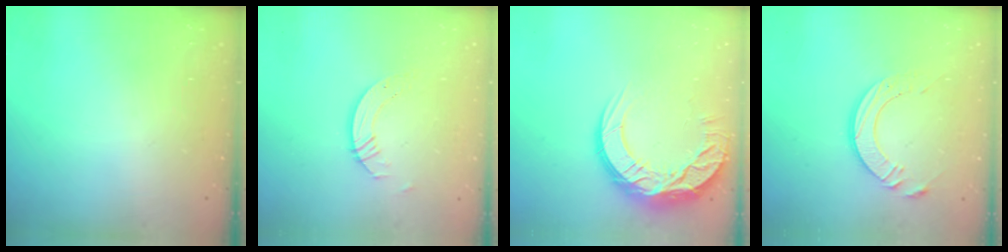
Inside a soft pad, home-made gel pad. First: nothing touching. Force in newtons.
{"total": 4.3, "press": 4.2, "slide": 0.3}
{"total": 14.8, "press": 14.8, "slide": 1.0}
{"total": 10.7, "press": 10.7, "slide": 1.1}